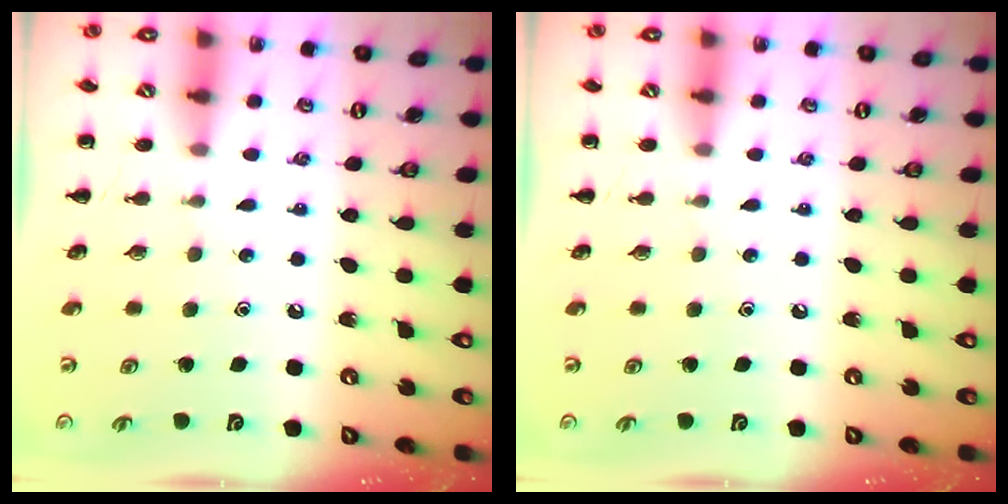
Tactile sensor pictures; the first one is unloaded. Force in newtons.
{"total": 0.0}